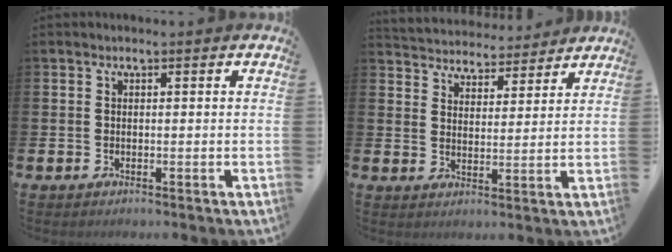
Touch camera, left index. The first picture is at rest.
{"total": 4.4, "force": [4.2, 1.0, -0.5], "torque": [-0.009, -0.035, 0.073]}